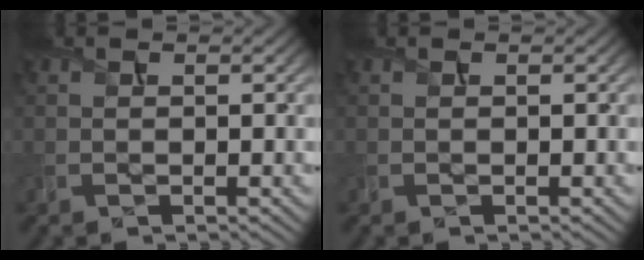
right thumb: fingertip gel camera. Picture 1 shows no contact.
{"total": 0.0}